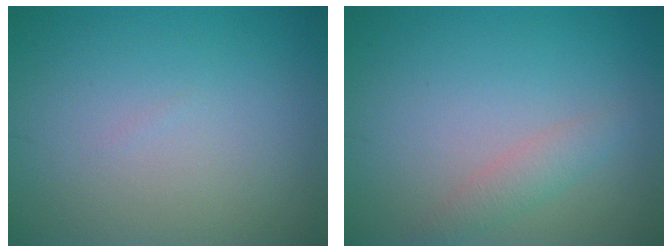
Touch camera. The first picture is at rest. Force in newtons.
{"total": 1.8, "press": 1.8, "slide": 0.1}